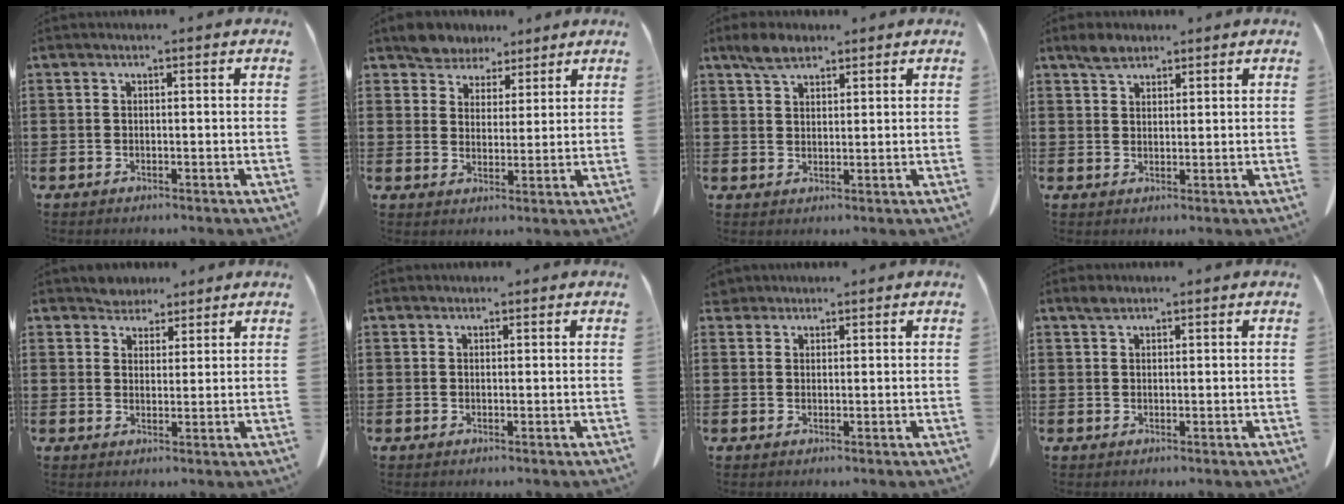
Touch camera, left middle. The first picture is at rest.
{"total": 5.0, "force": [4.4, 2.3, 0.2], "torque": [-0.026, -0.007, 0.086]}
{"total": 4.0, "force": [3.0, 1.8, 2.0], "torque": [-0.047, 0.006, 0.057]}
{"total": 3.0, "force": [2.4, 1.4, 1.3], "torque": [-0.023, 0.001, 0.044]}
{"total": 3.6, "force": [3.4, 1.3, -0.1], "torque": [-0.010, -0.002, 0.066]}
{"total": 0.7, "force": [0.6, 0.2, 0.0], "torque": [-0.003, -0.001, 0.013]}
{"total": 2.0, "force": [1.8, 0.8, 0.4], "torque": [-0.015, 0.005, 0.037]}
{"total": 1.6, "force": [1.1, 0.7, 0.8], "torque": [-0.020, 0.002, 0.022]}